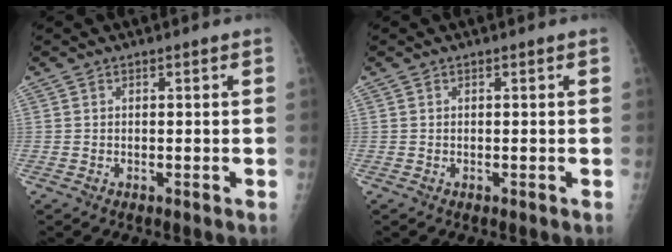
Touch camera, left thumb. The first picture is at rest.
{"total": 0.0}